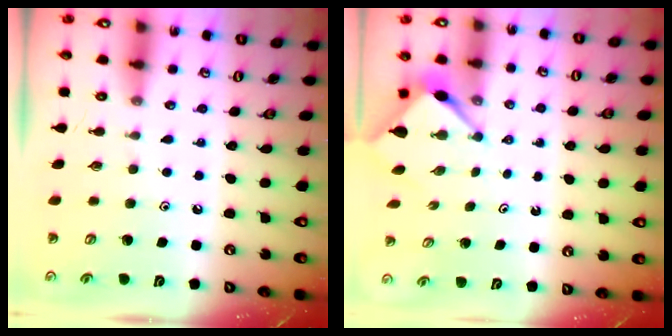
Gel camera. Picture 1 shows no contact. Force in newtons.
{"total": 2.8, "press": 2.8, "slide": 0.3}